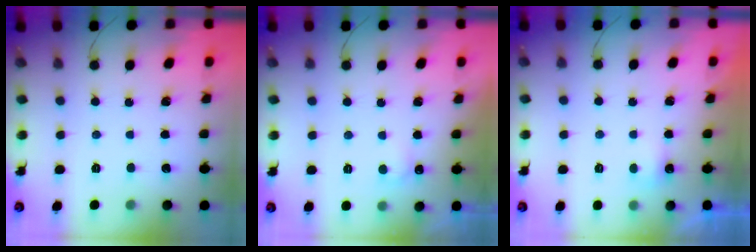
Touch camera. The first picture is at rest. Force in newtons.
{"total": 2.2, "press": 2.2, "slide": 0.4}
{"total": 2.4, "press": 2.3, "slide": 0.5}